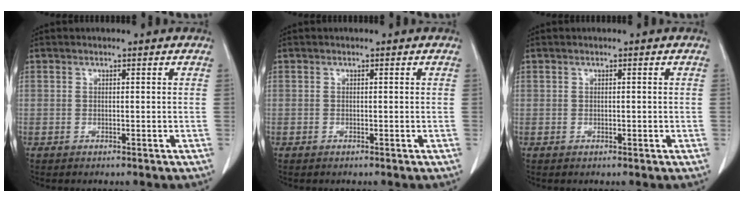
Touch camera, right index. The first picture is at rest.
{"total": 0.0}
{"total": 0.0}